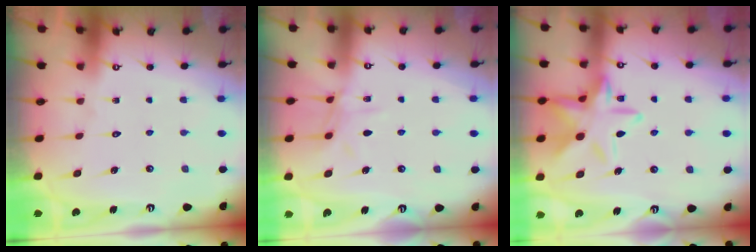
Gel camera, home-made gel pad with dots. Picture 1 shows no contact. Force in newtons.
{"total": 6.9, "press": 6.8, "slide": 0.6}
{"total": 14.9, "press": 14.9, "slide": 1.1}